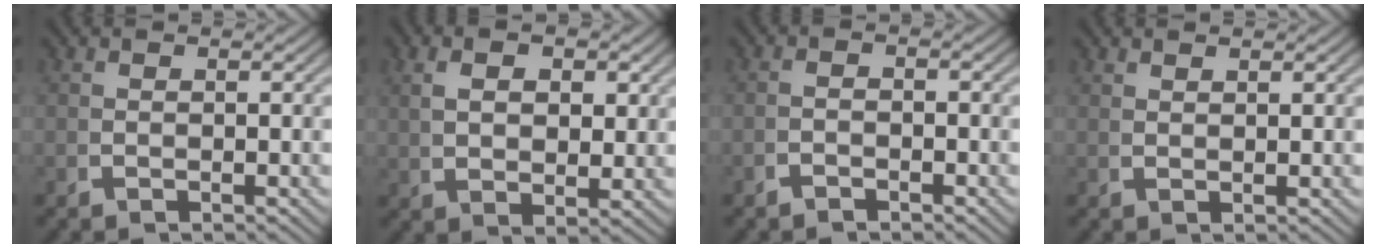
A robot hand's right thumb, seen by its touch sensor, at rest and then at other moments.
{"total": 3.1, "force": [1.4, 1.5, 2.4], "torque": [-0.037, -0.003, 0.036]}
{"total": 1.1, "force": [-1.1, 0.0, 0.2], "torque": [0.003, 0.004, -0.024]}
{"total": 1.2, "force": [1.1, -0.5, 0.1], "torque": [0.002, 0.004, 0.024]}